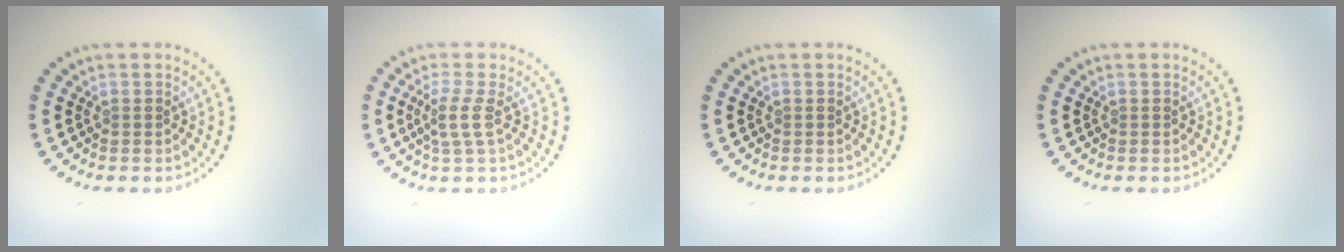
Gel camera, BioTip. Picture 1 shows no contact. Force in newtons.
{"total": 2.1, "press": 1.6, "slide": 1.4}
{"total": 0.0}
{"total": 0.0}